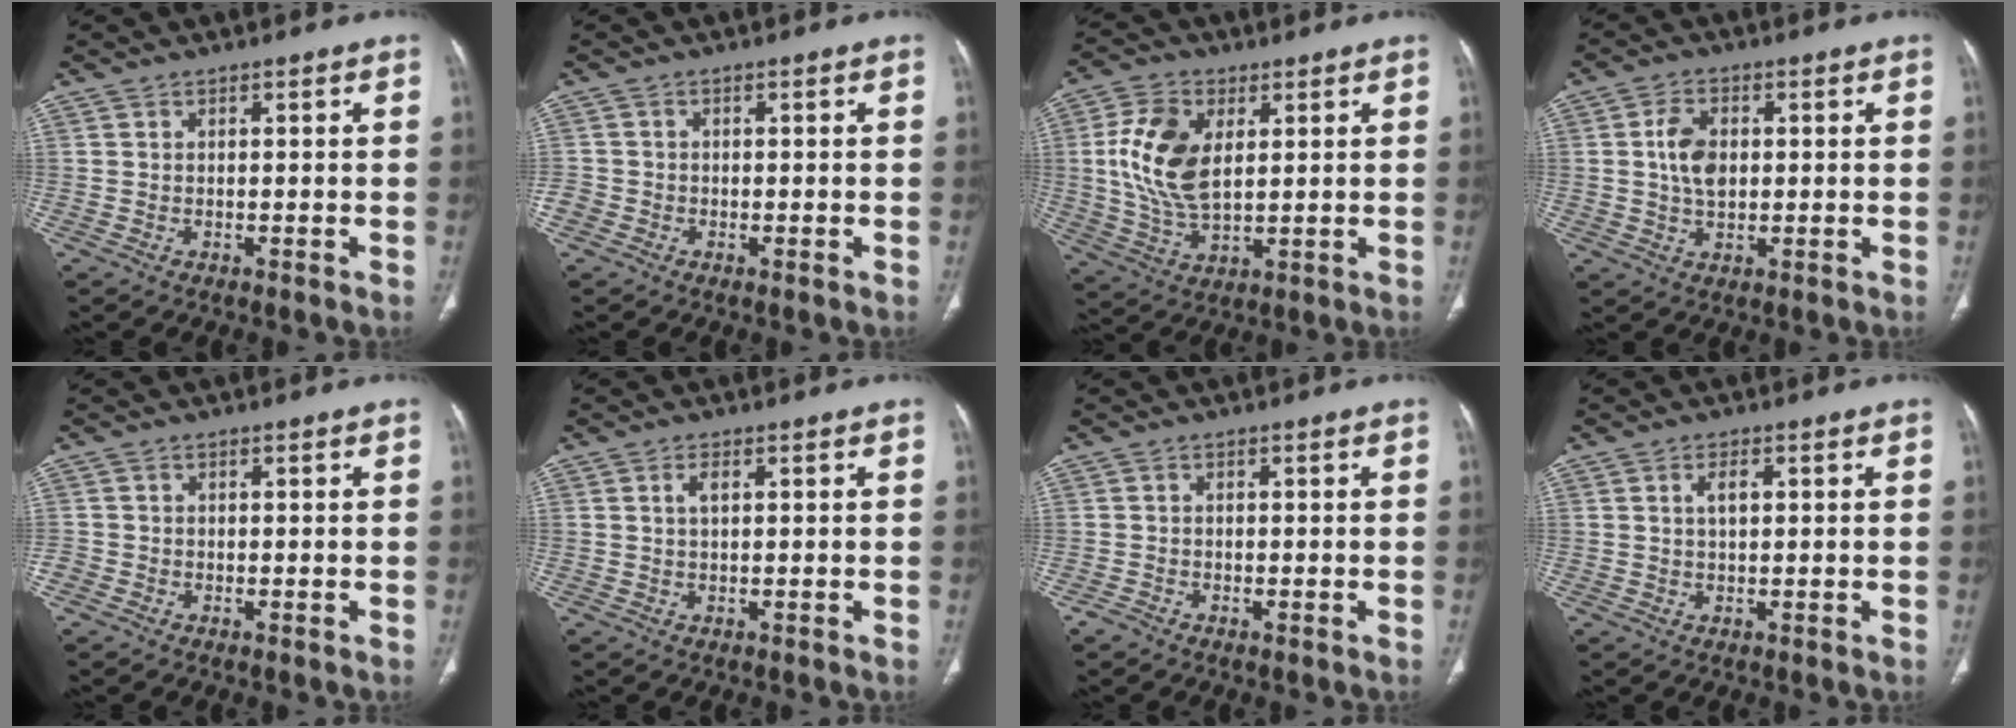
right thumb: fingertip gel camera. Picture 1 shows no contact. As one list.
[{"total": 2.9, "force": [-1.2, 2.4, 1.1], "torque": [-0.024, 0.009, -0.026]}, {"total": 13.2, "force": [2.7, 7.6, 10.5], "torque": [-0.208, -0.008, 0.056]}, {"total": 6.5, "force": [0.7, 4.1, 5.0], "torque": [-0.088, 0.000, 0.013]}, {"total": 2.4, "force": [-1.2, 1.8, 1.0], "torque": [-0.020, 0.004, -0.028]}, {"total": 2.0, "force": [0.6, 0.9, 1.7], "torque": [-0.036, 0.005, 0.014]}, {"total": 1.4, "force": [-1.0, 0.8, 0.6], "torque": [-0.010, 0.001, -0.020]}, {"total": 2.7, "force": [0.7, 1.3, 2.3], "torque": [-0.043, 0.003, 0.014]}]